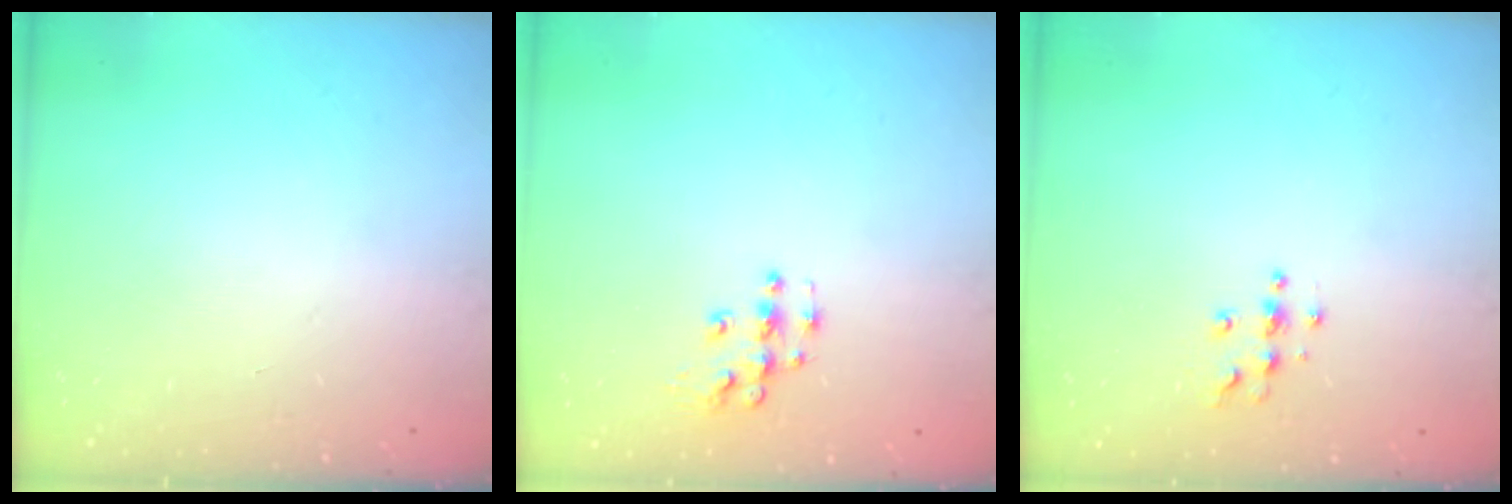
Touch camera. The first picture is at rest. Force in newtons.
{"total": 5.9, "press": 5.9, "slide": 0.4}
{"total": 4.0, "press": 4.0, "slide": 0.3}